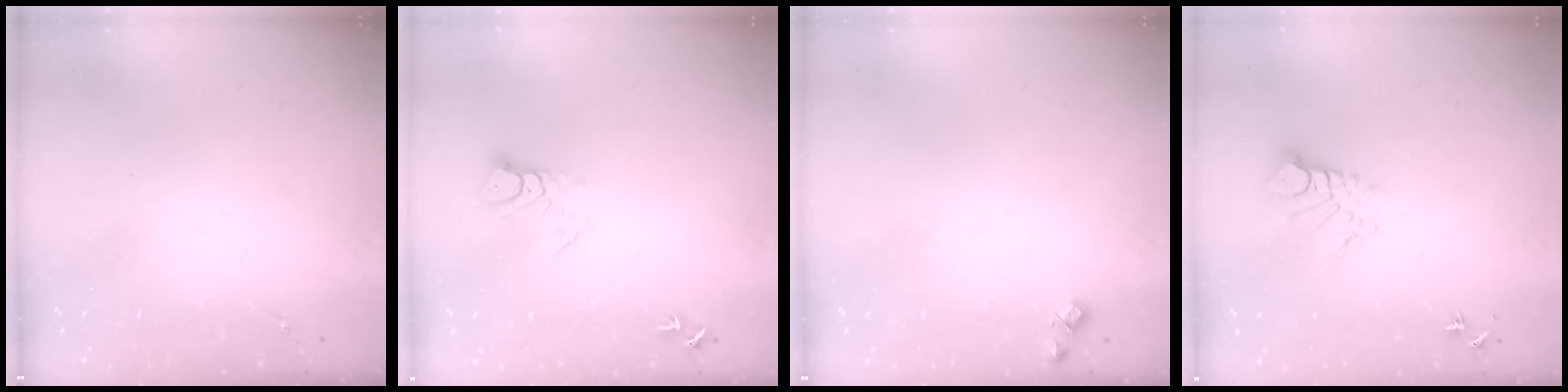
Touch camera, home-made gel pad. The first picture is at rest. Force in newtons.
{"total": 4.3, "press": 4.3, "slide": 0.2}
{"total": 6.6, "press": 6.6, "slide": 0.6}
{"total": 9.1, "press": 9.0, "slide": 1.0}